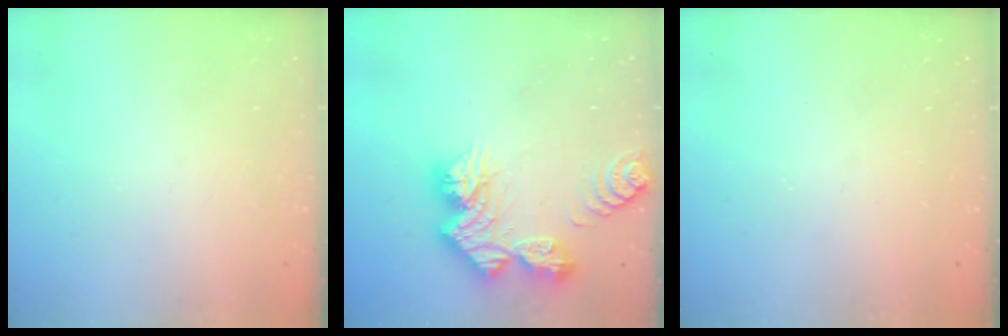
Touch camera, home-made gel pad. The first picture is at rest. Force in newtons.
{"total": 14.1, "press": 14.1, "slide": 1.3}
{"total": 0.0}